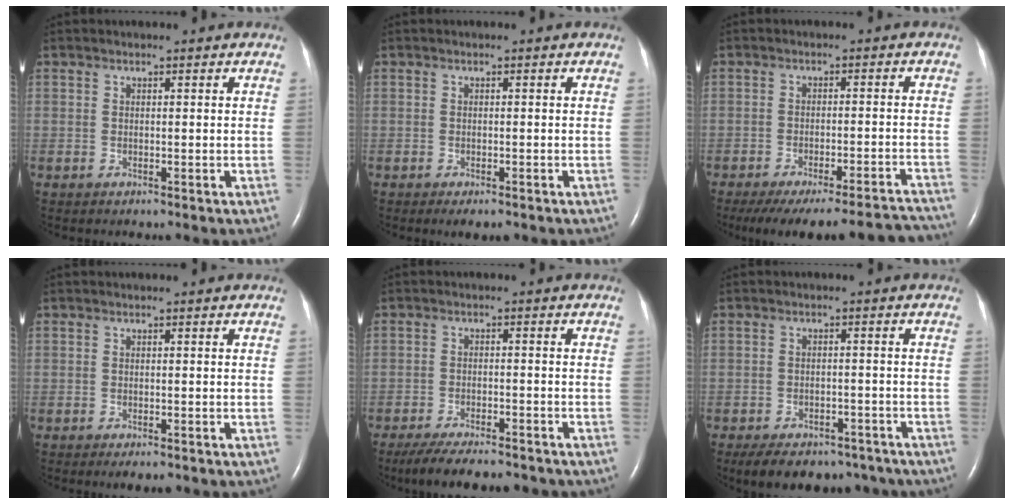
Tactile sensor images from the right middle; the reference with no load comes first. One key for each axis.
{"total": 2.5, "fx": -1.7, "fy": 0.8, "fz": 1.6, "tx": -0.019, "ty": -0.005, "tz": -0.020}
{"total": 19.5, "fx": -18.3, "fy": 2.0, "fz": 6.6, "tx": -0.069, "ty": -0.008, "tz": -0.234}
{"total": 2.3, "fx": -1.6, "fy": 0.7, "fz": 1.4, "tx": -0.016, "ty": -0.005, "tz": -0.020}
{"total": 12.0, "fx": -10.4, "fy": 2.6, "fz": 5.4, "tx": -0.087, "ty": -0.012, "tz": -0.147}
{"total": 12.9, "fx": -10.0, "fy": 6.4, "fz": 5.0, "tx": -0.090, "ty": 0.001, "tz": -0.125}